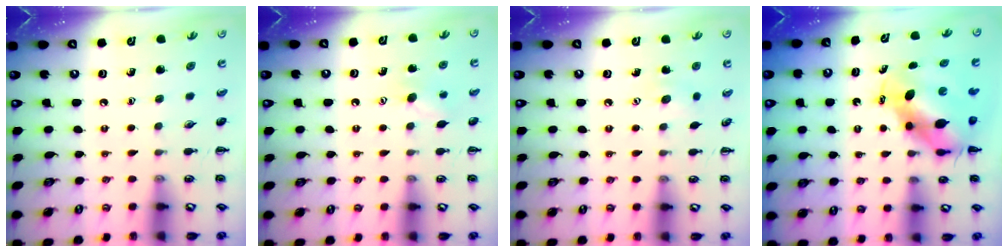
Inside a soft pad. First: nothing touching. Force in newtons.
{"total": 7.1, "press": 6.9, "slide": 1.6}
{"total": 4.4, "press": 4.3, "slide": 0.9}
{"total": 7.6, "press": 7.4, "slide": 1.8}